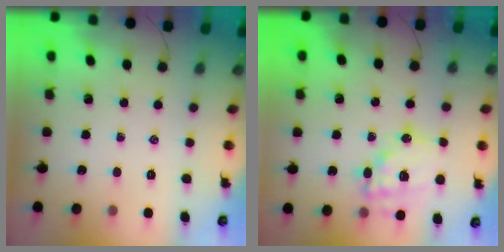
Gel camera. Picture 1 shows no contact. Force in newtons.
{"total": 15.3, "press": 15.0, "slide": 3.1}